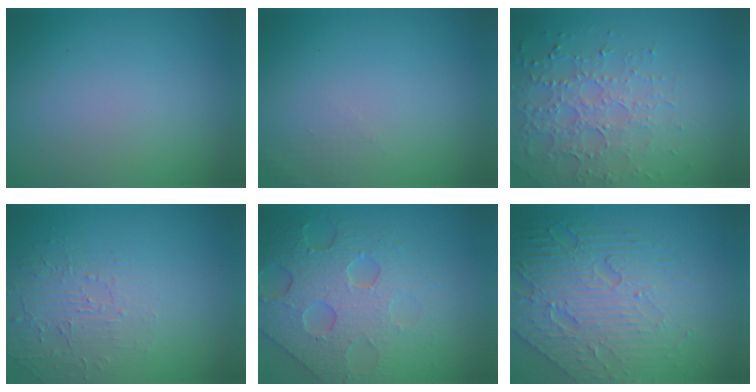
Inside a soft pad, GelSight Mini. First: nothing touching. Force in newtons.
{"total": 1.1, "press": 1.1, "slide": 0.3}
{"total": 4.4, "press": 3.6, "slide": 2.6}
{"total": 1.9, "press": 1.0, "slide": 1.6}
{"total": 7.1, "press": 5.5, "slide": 4.5}
{"total": 8.3, "press": 5.7, "slide": 6.1}